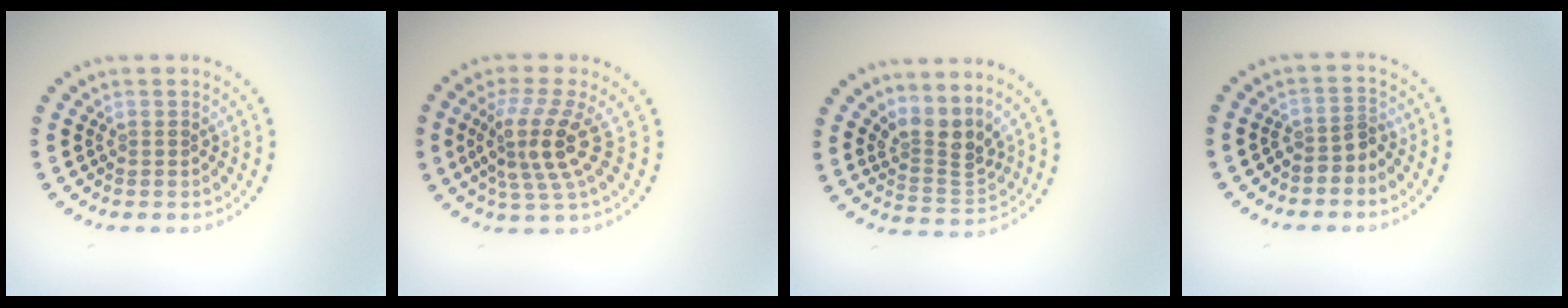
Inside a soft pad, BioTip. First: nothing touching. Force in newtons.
{"total": 4.4, "press": 3.4, "slide": 2.9}
{"total": 3.3, "press": 2.3, "slide": 2.3}
{"total": 1.9, "press": 1.4, "slide": 1.3}